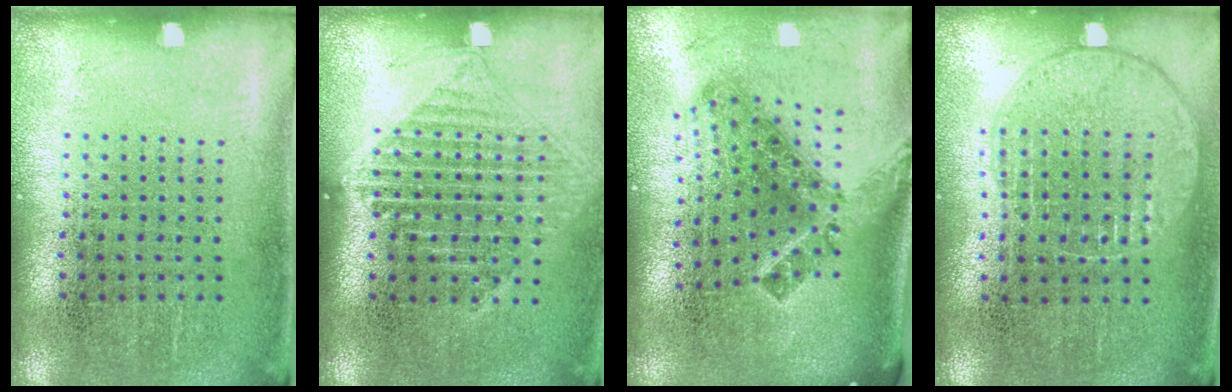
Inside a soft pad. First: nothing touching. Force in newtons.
{"total": 1.4, "press": 1.3, "slide": 0.6}
{"total": 1.9, "press": 1.3, "slide": 1.4}
{"total": 1.0, "press": 1.0, "slide": 0.3}